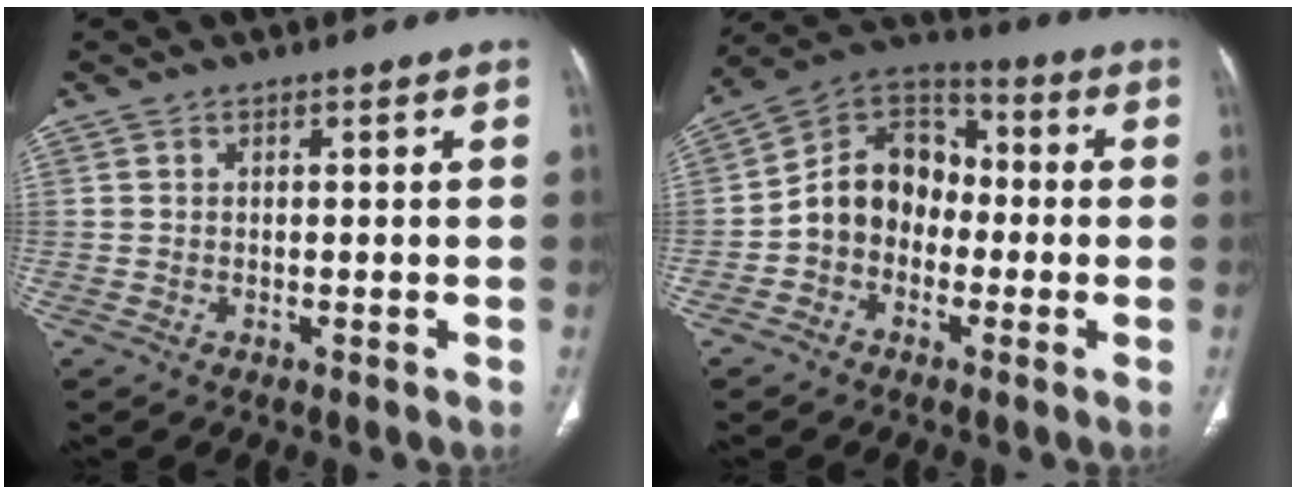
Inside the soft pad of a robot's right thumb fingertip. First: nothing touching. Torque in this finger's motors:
{"motor_torque": [0.68, 0.64, 1.27, -0.58, 0.08]}